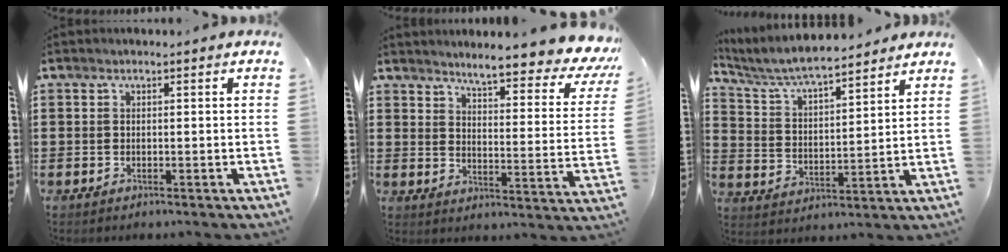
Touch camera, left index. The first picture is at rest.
{"total": 6.3, "force": [5.6, -0.3, 2.9], "torque": [-0.057, -0.052, 0.087]}
{"total": 6.2, "force": [5.8, 0.3, 2.2], "torque": [-0.068, -0.035, 0.099]}